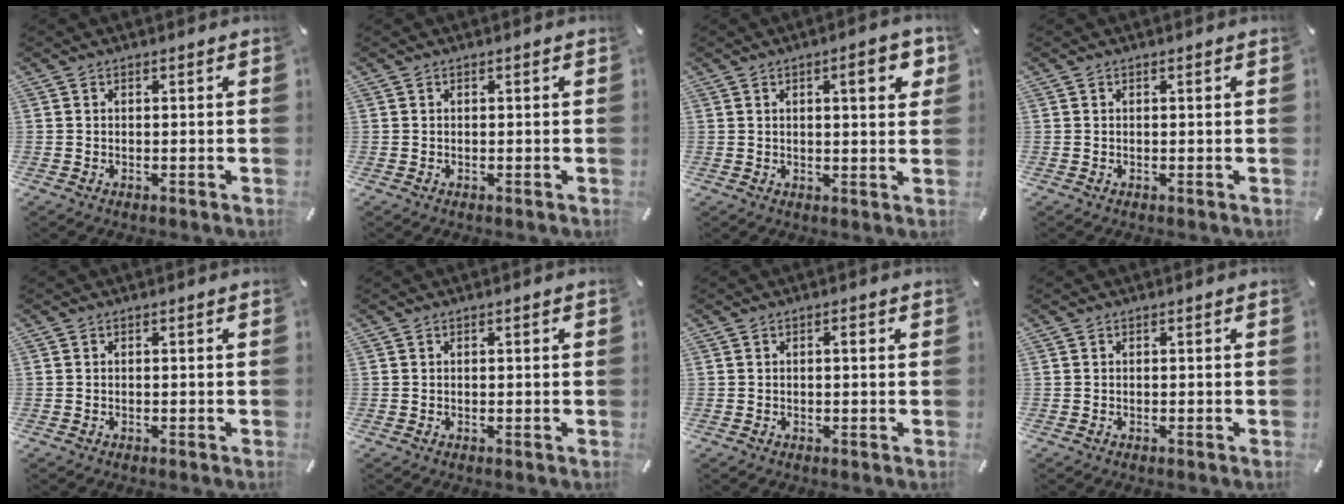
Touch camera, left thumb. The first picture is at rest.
{"total": 0.0}
{"total": 7.2, "force": [2.9, 1.9, 6.4], "torque": [-0.086, -0.009, 0.039]}
{"total": 0.0}
{"total": 0.0}
{"total": 0.6, "force": [0.1, 0.0, 0.6], "torque": [-0.009, 0.000, 0.001]}
{"total": 1.5, "force": [0.3, 0.3, 1.5], "torque": [-0.020, 0.000, 0.001]}
{"total": 0.0}